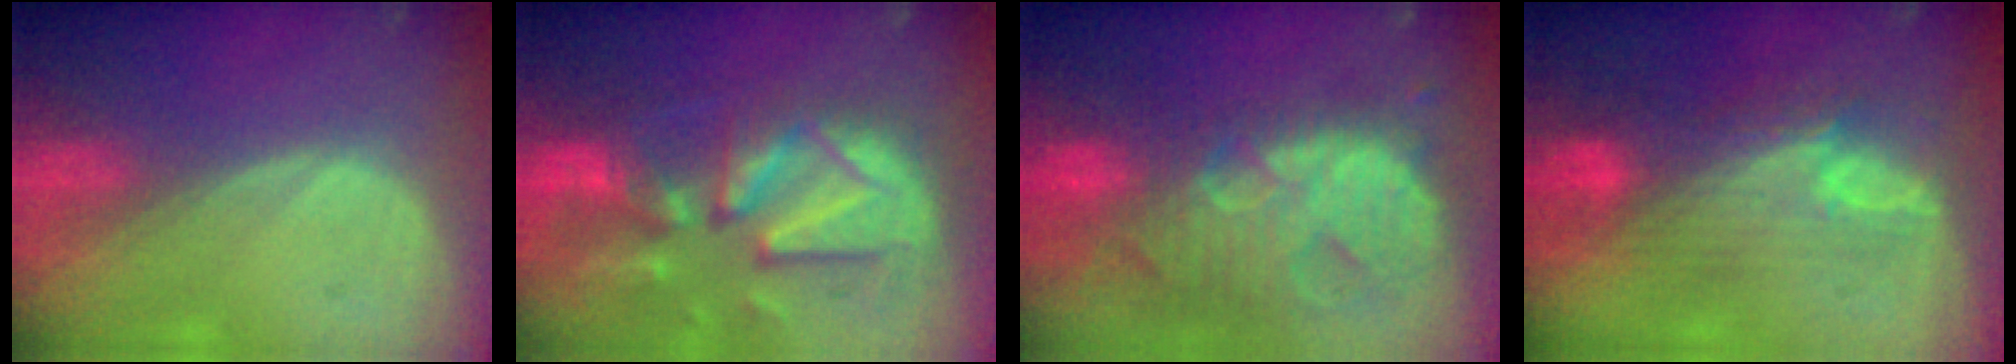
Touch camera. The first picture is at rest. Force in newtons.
{"total": 13.3, "press": 11.4, "slide": 6.7}
{"total": 13.9, "press": 11.8, "slide": 7.4}
{"total": 8.5, "press": 8.1, "slide": 2.6}